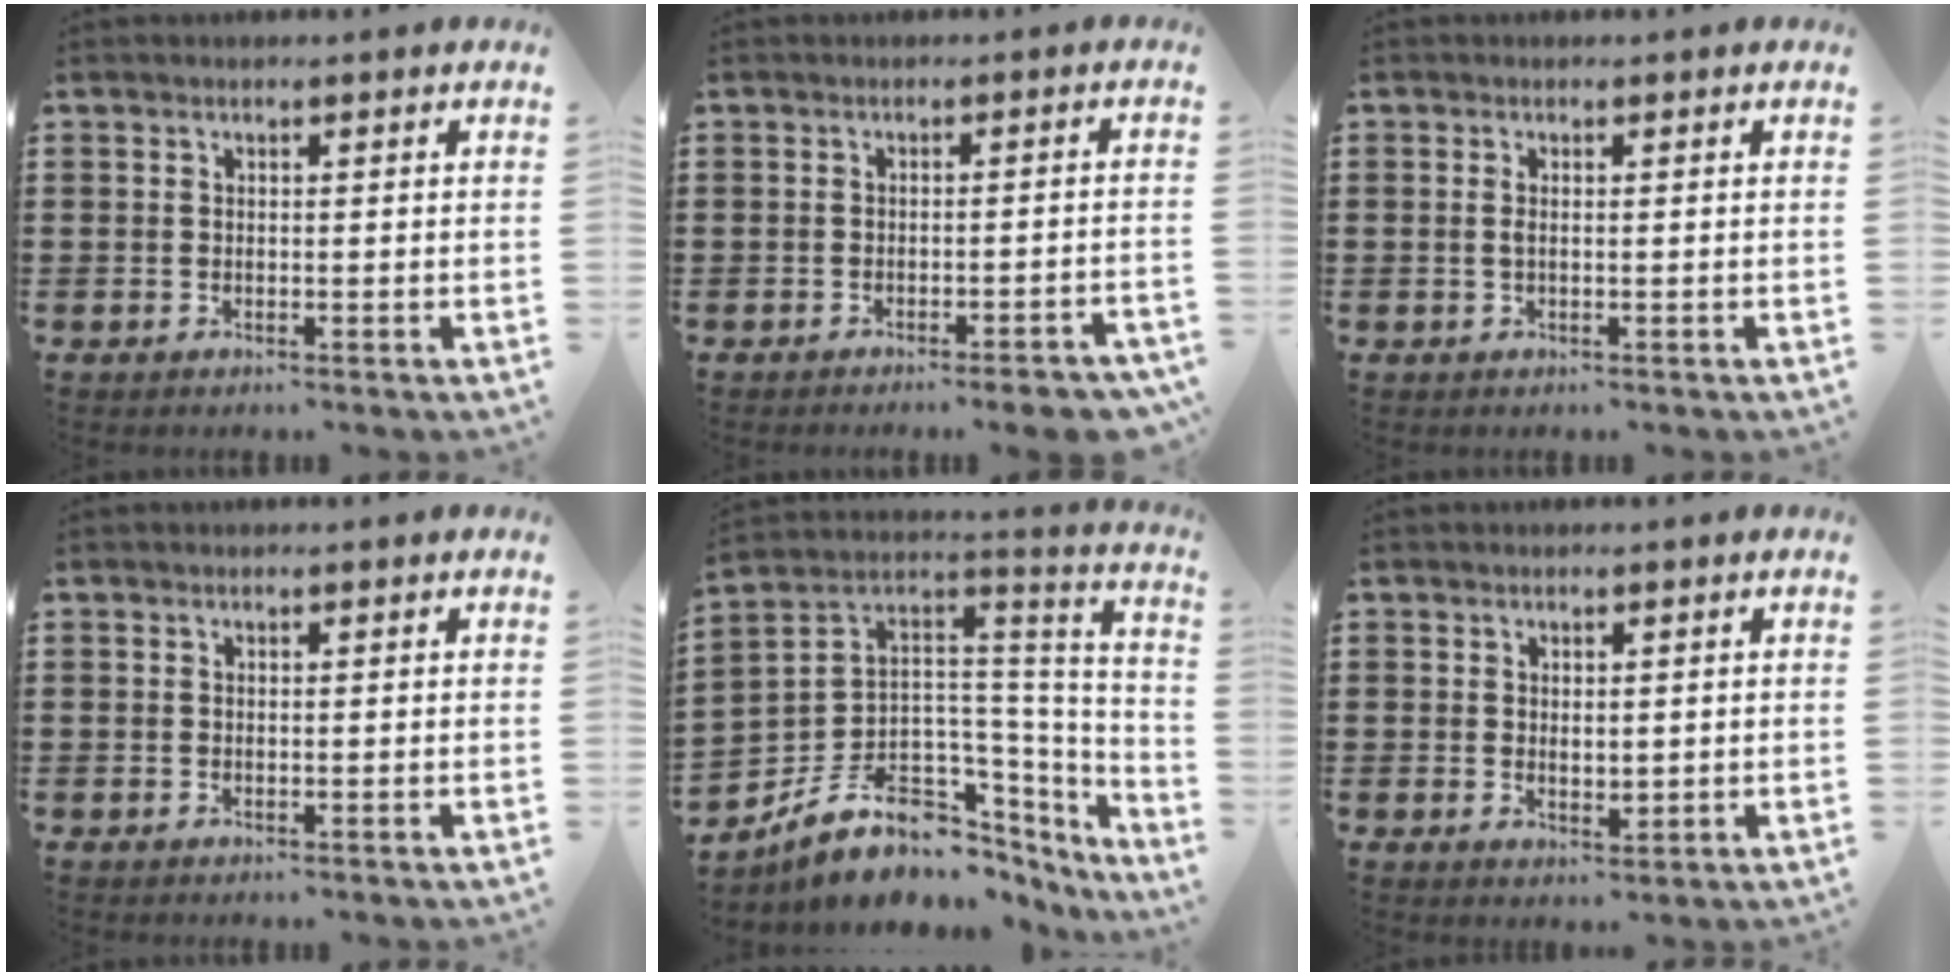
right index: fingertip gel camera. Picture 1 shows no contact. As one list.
[{"total": 3.2, "force": [-2.7, -0.1, 1.7], "torque": [-0.028, -0.006, -0.049]}, {"total": 1.1, "force": [-0.1, 0.2, 1.0], "torque": [-0.020, -0.001, -0.002]}, {"total": 0.0}, {"total": 11.4, "force": [-5.8, 7.4, 6.4], "torque": [-0.141, -0.001, -0.093]}, {"total": 1.7, "force": [0.4, 1.0, 1.3], "torque": [-0.018, 0.002, 0.005]}]